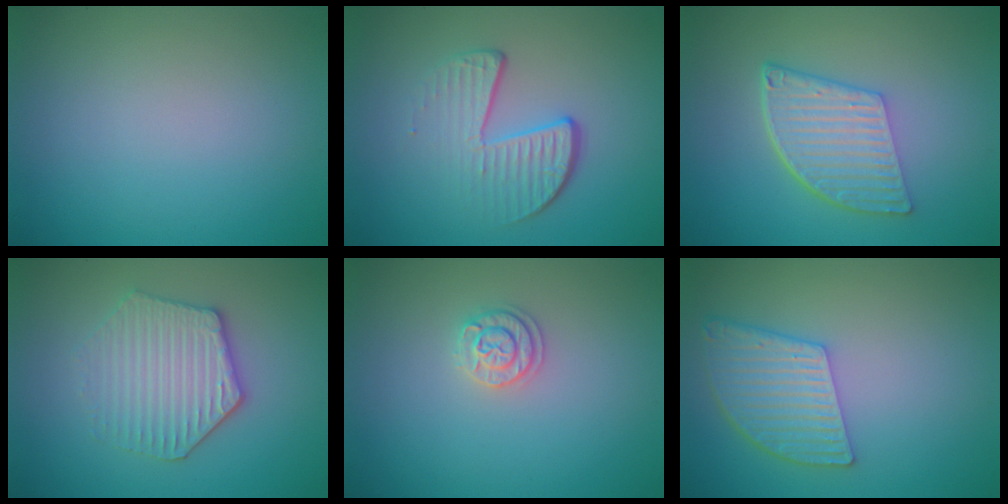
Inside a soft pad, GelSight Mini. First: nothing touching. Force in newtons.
{"total": 3.9, "press": 2.5, "slide": 3.0}
{"total": 6.1, "press": 4.1, "slide": 4.5}
{"total": 4.0, "press": 3.8, "slide": 1.2}
{"total": 1.7, "press": 1.7, "slide": 0.3}
{"total": 5.0, "press": 4.0, "slide": 3.1}